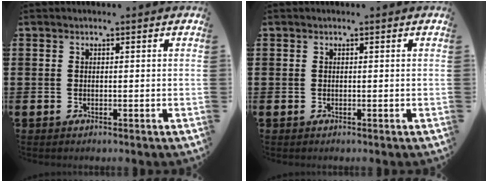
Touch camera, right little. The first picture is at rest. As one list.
[{"total": 0.0}]